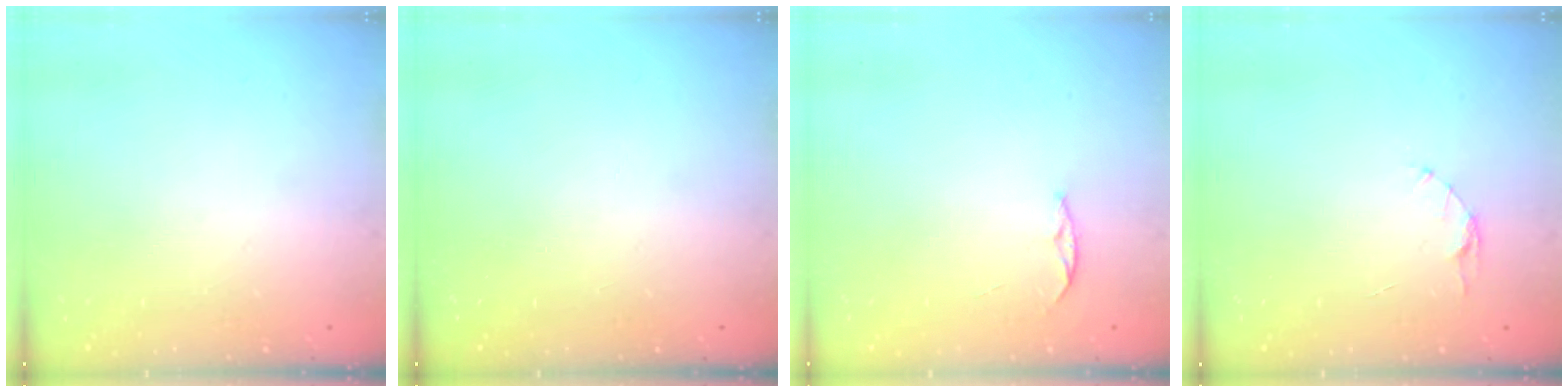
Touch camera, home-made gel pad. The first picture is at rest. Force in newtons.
{"total": 0.0}
{"total": 3.3, "press": 3.3, "slide": 0.4}
{"total": 3.5, "press": 3.5, "slide": 0.3}